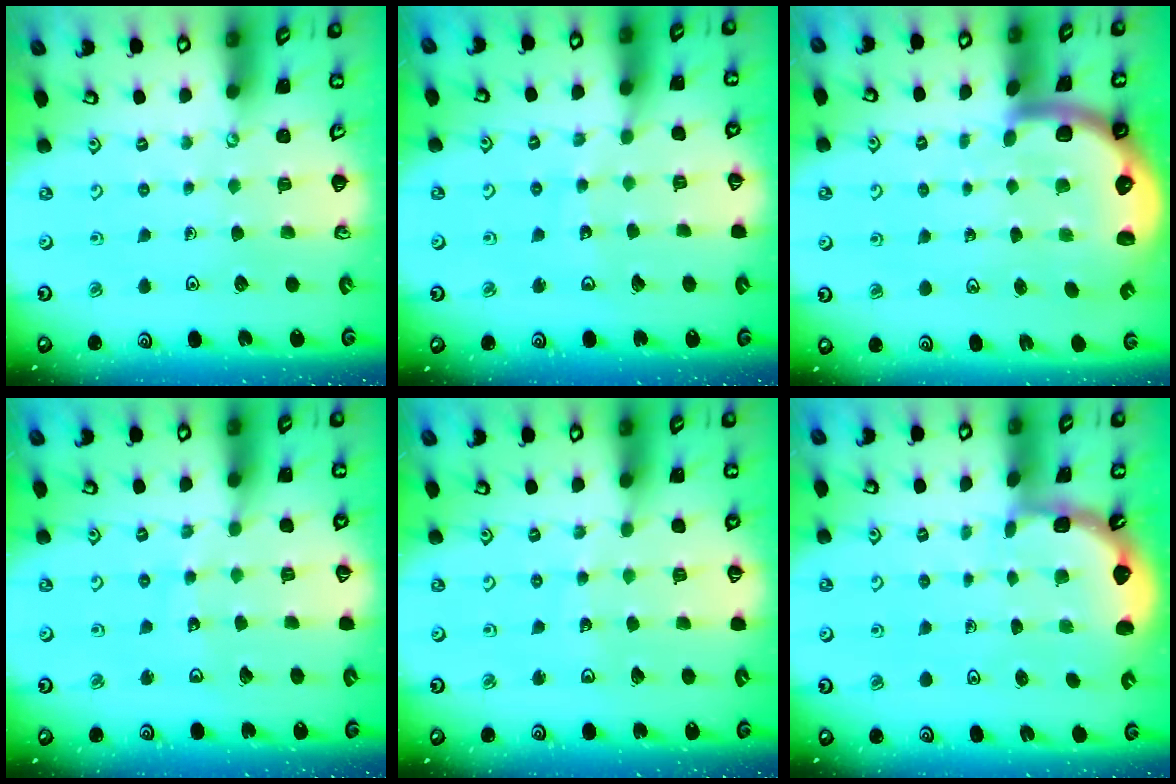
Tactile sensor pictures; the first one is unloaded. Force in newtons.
{"total": 7.6, "press": 7.6, "slide": 0.9}
{"total": 5.4, "press": 5.1, "slide": 1.7}
{"total": 7.6, "press": 7.6, "slide": 0.9}
{"total": 6.0, "press": 5.9, "slide": 0.5}
{"total": 1.9, "press": 1.9, "slide": 0.2}